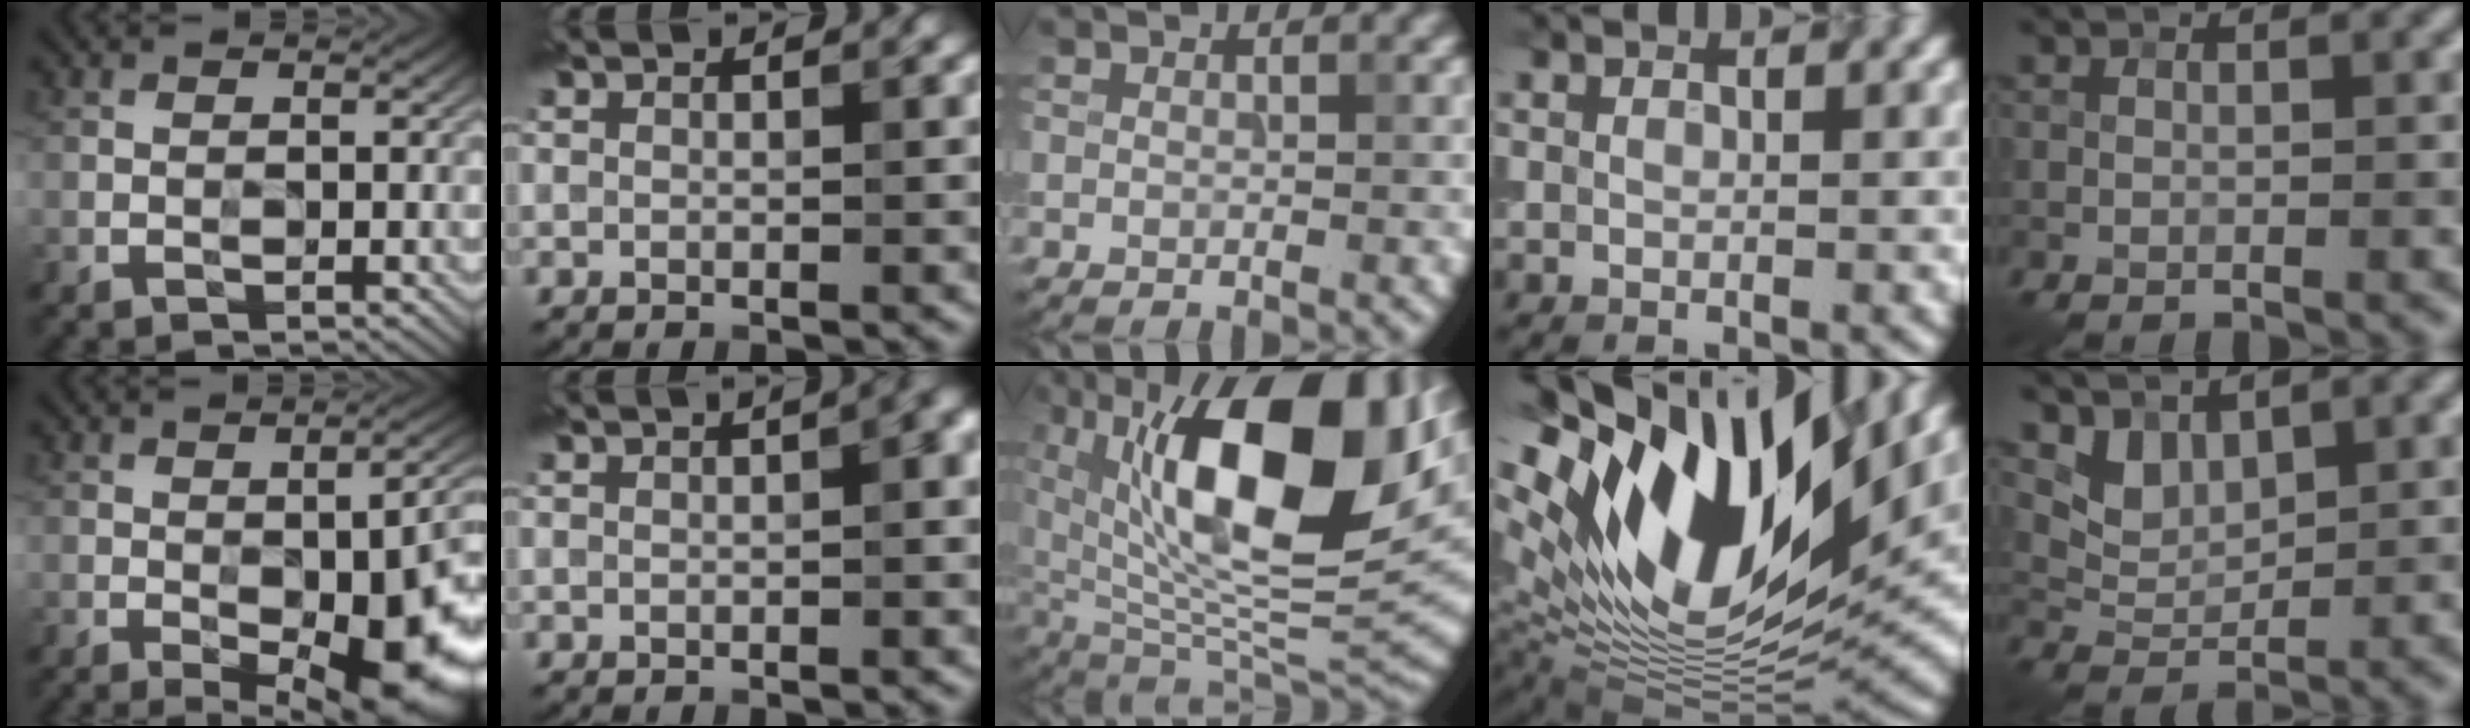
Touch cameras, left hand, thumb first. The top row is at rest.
{"thumb": {"total": 16.6, "force": [-5.1, 7.1, 14.1], "torque": [-0.174, -0.027, -0.051]}, "index": {"total": 2.6, "force": [0.2, 0.6, 2.5], "torque": [-0.027, 0.007, 0.006]}, "middle": {"total": 17.2, "force": [5.0, 7.5, 14.6], "torque": [-0.242, 0.001, 0.080]}, "ring": {"total": 18.1, "force": [8.2, 8.3, 13.8], "torque": [-0.269, 0.018, 0.133]}, "little": {"total": 2.3, "force": [1.8, 1.1, 0.9], "torque": [-0.028, -0.016, 0.042]}}